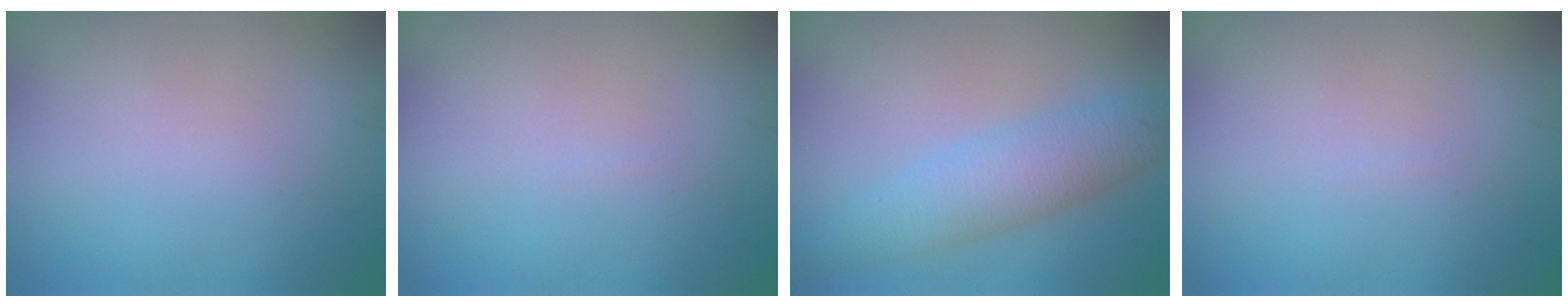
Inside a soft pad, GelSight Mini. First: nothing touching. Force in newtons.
{"total": 0.0}
{"total": 4.4, "press": 4.4, "slide": 0.1}
{"total": 0.0}